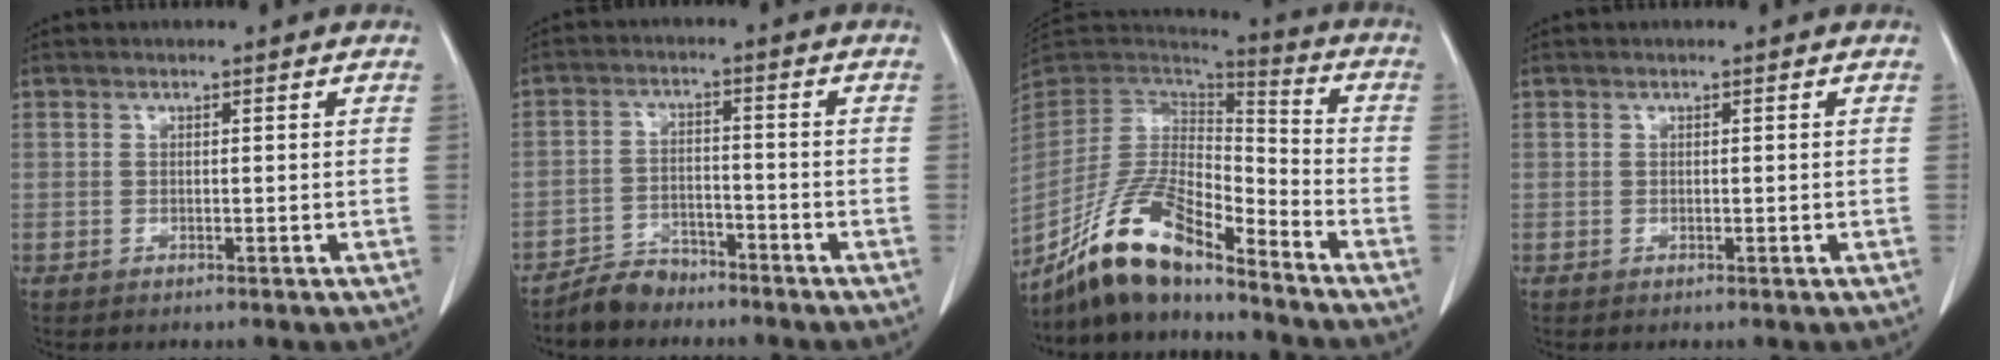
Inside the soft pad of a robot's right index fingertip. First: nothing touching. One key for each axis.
{"total": 4.6, "fx": -4.3, "fy": 1.6, "fz": 0.4, "tx": -0.009, "ty": -0.002, "tz": -0.078}
{"total": 15.3, "fx": -12.2, "fy": 3.2, "fz": 8.7, "tx": -0.168, "ty": 0.006, "tz": -0.228}
{"total": 0.0}